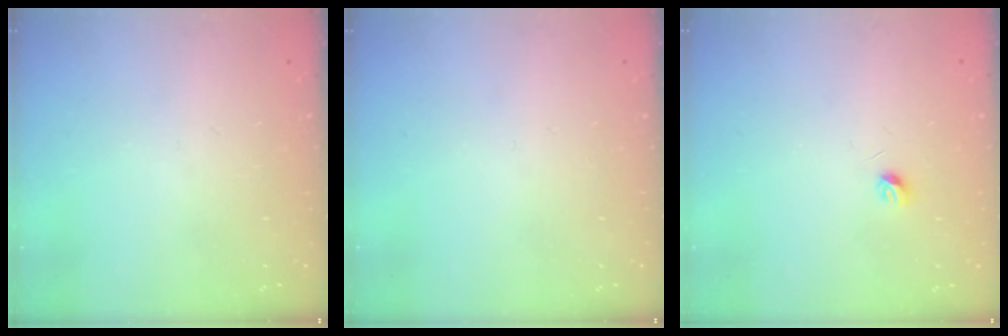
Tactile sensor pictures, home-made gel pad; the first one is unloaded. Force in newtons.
{"total": 0.0}
{"total": 3.3, "press": 3.2, "slide": 0.6}